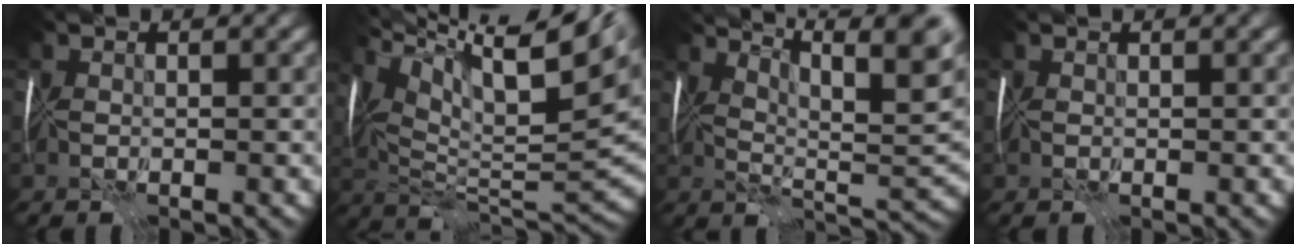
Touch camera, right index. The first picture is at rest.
{"total": 14.9, "force": [8.4, 4.1, 11.6], "torque": [-0.212, 0.028, 0.149]}
{"total": 13.3, "force": [8.0, 3.9, 9.9], "torque": [-0.150, 0.022, 0.104]}
{"total": 1.1, "force": [0.9, 0.4, 0.5], "torque": [-0.001, 0.005, 0.016]}